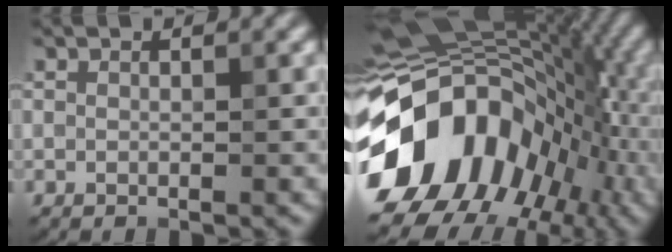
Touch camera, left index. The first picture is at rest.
{"total": 16.0, "force": [-2.4, 12.1, 10.1], "torque": [-0.188, 0.004, -0.044]}